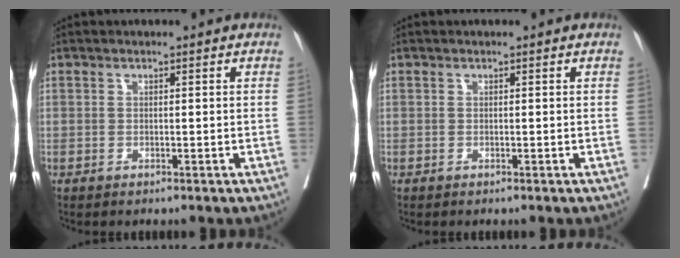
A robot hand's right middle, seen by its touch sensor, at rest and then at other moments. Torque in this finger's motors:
{"motor_torque": [0.01, -0.07, 0.01, 0.01]}